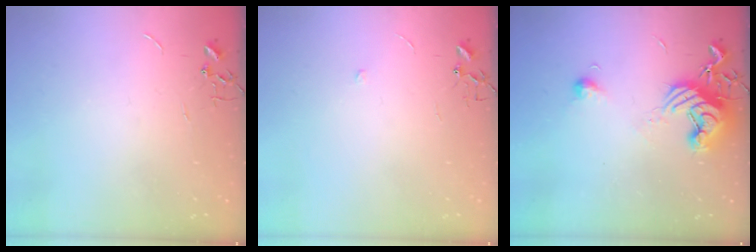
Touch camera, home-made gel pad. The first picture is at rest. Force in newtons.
{"total": 4.3, "press": 4.2, "slide": 1.3}
{"total": 13.4, "press": 13.4, "slide": 1.2}